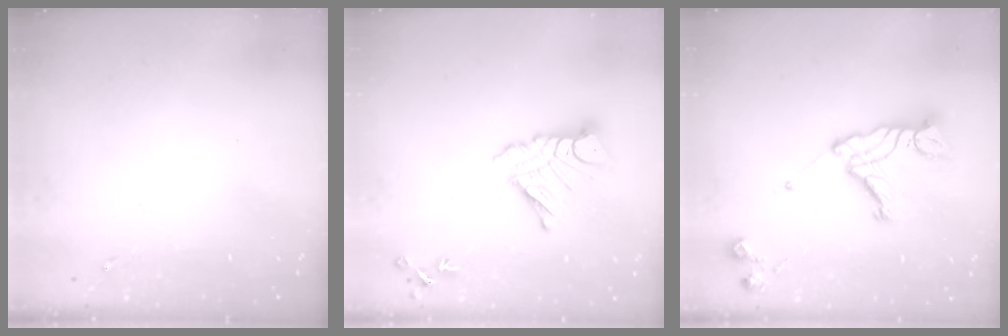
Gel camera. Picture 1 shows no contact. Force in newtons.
{"total": 13.7, "press": 13.7, "slide": 1.3}
{"total": 15.7, "press": 15.6, "slide": 1.3}